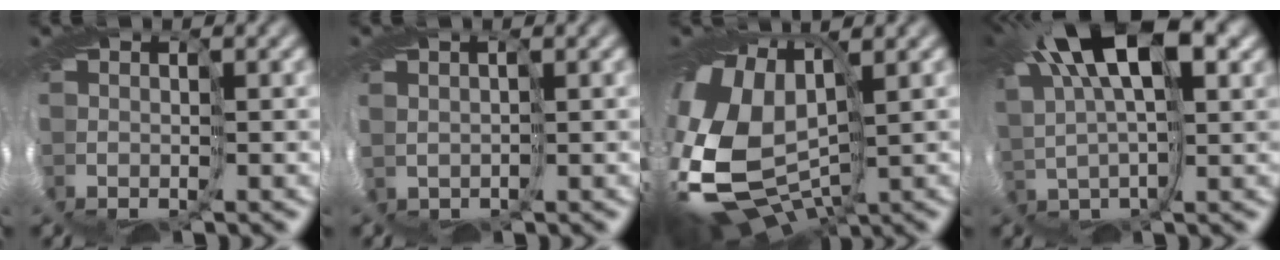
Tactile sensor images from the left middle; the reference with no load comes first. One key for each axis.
{"total": 0.7, "fx": 0.5, "fy": 0.4, "fz": -0.2, "tx": 0.007, "ty": 0.012, "tz": 0.011}
{"total": 12.2, "fx": 0.1, "fy": 7.8, "fz": 9.4, "tx": -0.237, "ty": -0.019, "tz": 0.019}
{"total": 9.2, "fx": 4.8, "fy": 2.8, "fz": 7.3, "tx": -0.141, "ty": 0.028, "tz": 0.074}